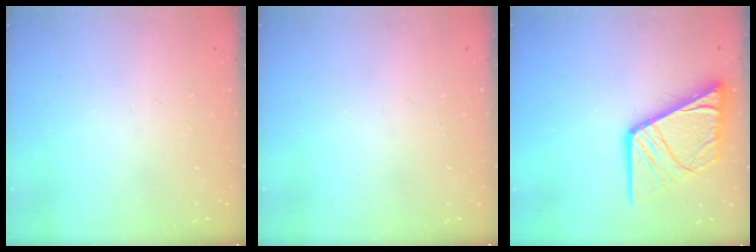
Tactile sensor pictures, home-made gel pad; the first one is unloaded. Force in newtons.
{"total": 0.0}
{"total": 15.7, "press": 15.6, "slide": 1.9}